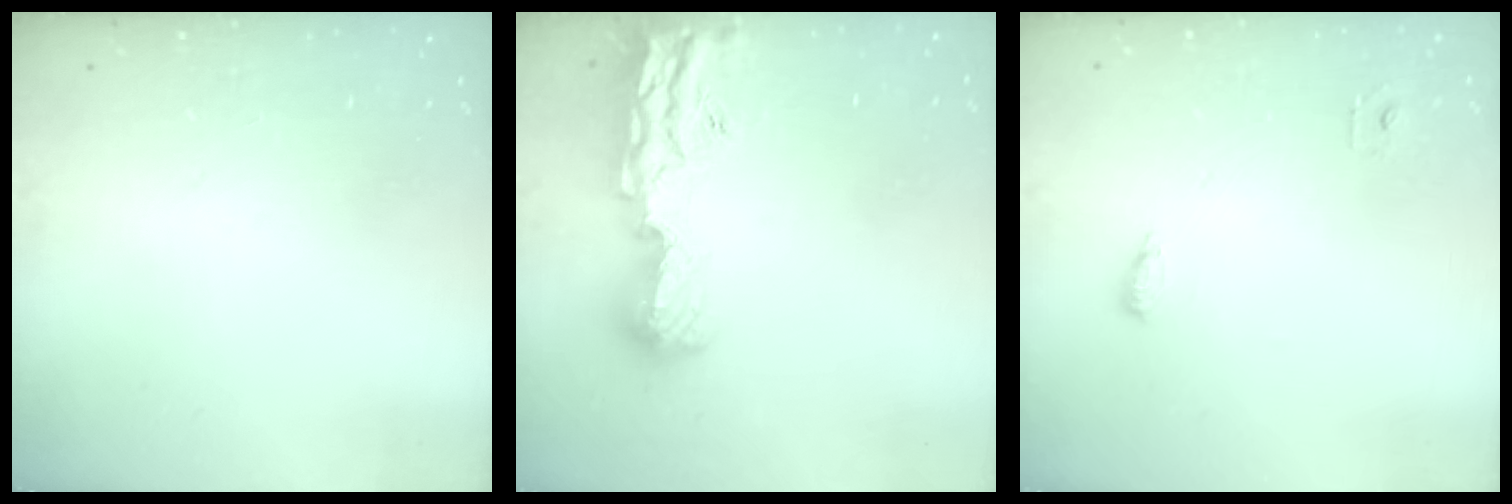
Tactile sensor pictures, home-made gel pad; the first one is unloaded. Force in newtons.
{"total": 18.1, "press": 17.4, "slide": 5.2}
{"total": 5.4, "press": 5.3, "slide": 1.2}